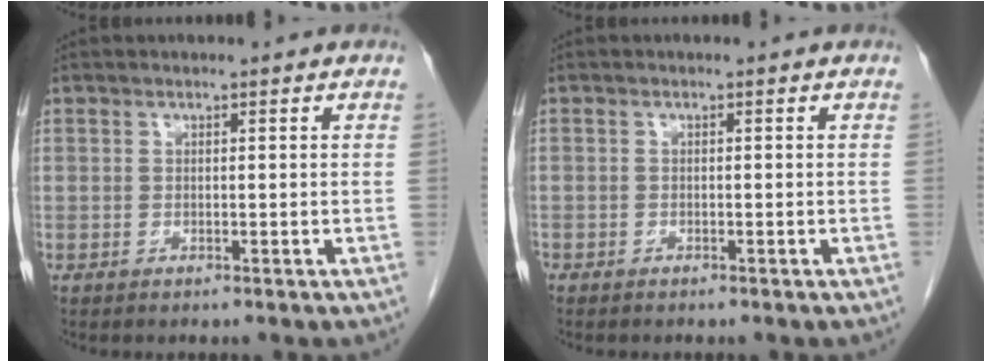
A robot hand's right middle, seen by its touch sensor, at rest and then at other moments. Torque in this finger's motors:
{"motor_torque": [0.25, -0.13, 0.05, -0.09]}